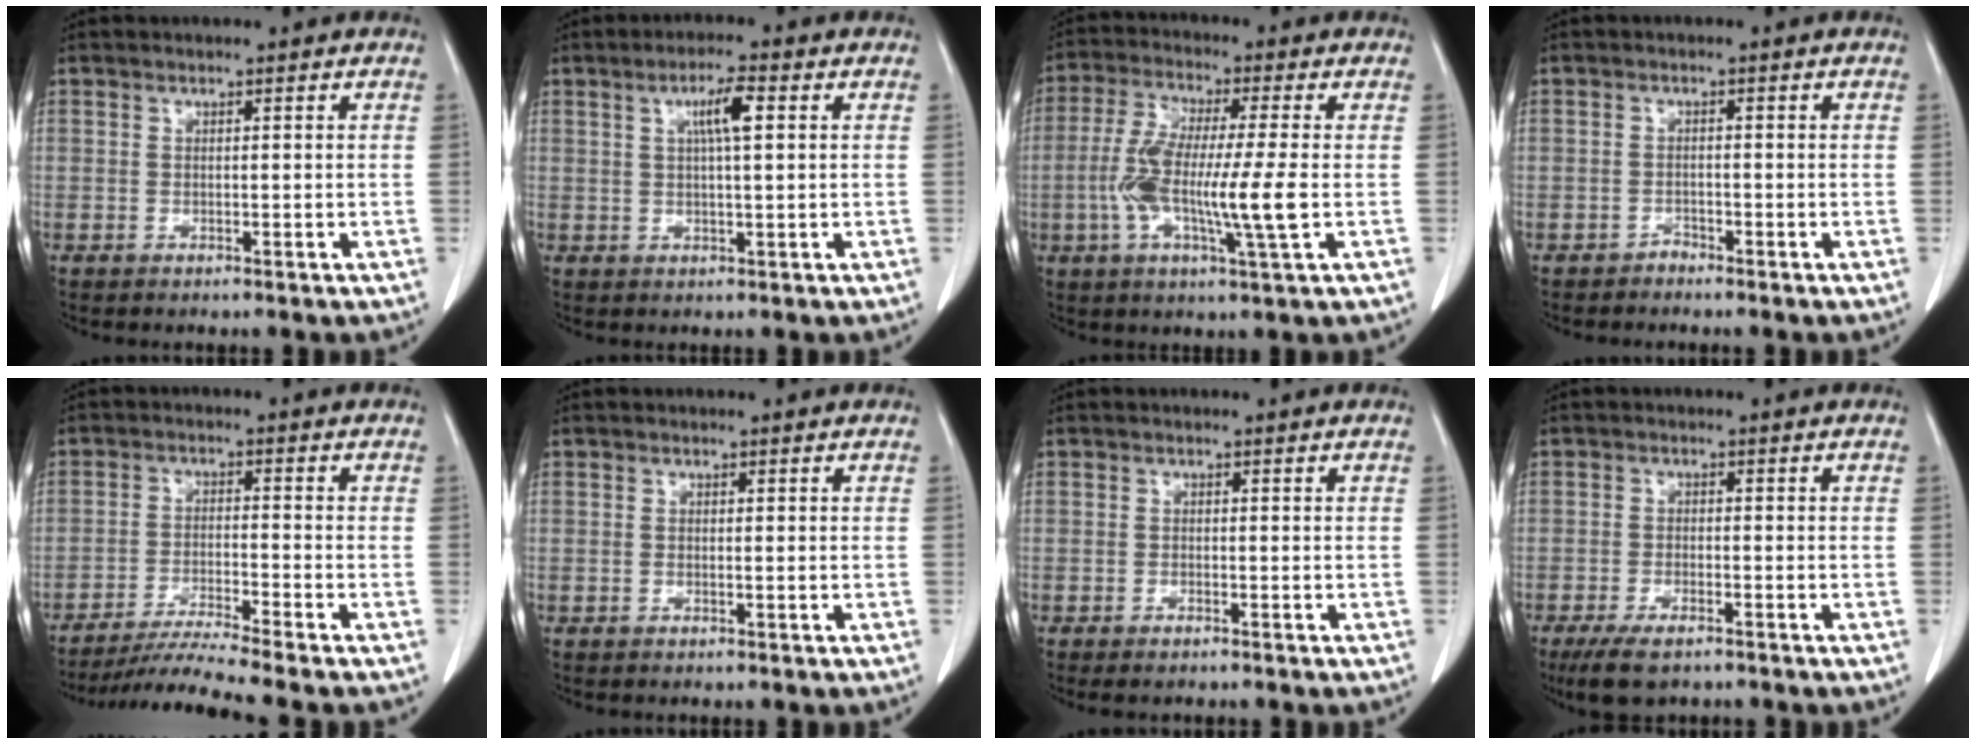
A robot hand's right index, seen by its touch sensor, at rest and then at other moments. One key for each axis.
{"total": 4.6, "fx": 1.4, "fy": 0.3, "fz": 4.3, "tx": -0.078, "ty": 0.005, "tz": 0.024}
{"total": 11.7, "fx": -1.7, "fy": 0.5, "fz": 11.5, "tx": -0.225, "ty": -0.008, "tz": -0.038}
{"total": 1.0, "fx": -0.9, "fy": 0.4, "fz": -0.1, "tx": 0.007, "ty": 0.001, "tz": -0.020}
{"total": 8.4, "fx": -7.4, "fy": -2.3, "fz": 3.2, "tx": -0.048, "ty": -0.027, "tz": -0.131}
{"total": 0.0}
{"total": 1.7, "fx": -1.4, "fy": 0.4, "fz": 0.9, "tx": -0.012, "ty": -0.003, "tz": -0.018}
{"total": 5.9, "fx": -4.4, "fy": 1.8, "fz": 3.6, "tx": -0.067, "ty": -0.011, "tz": -0.074}